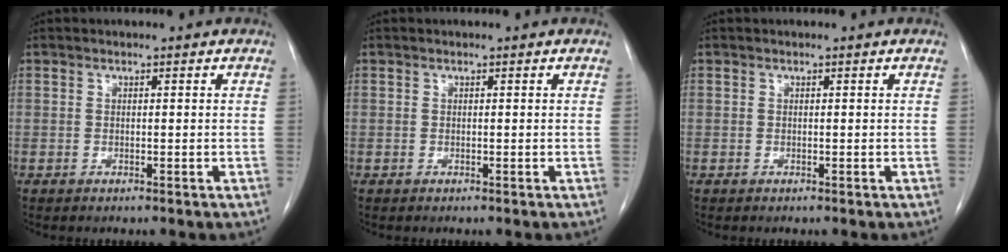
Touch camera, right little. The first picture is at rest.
{"total": 0.0}
{"total": 0.0}